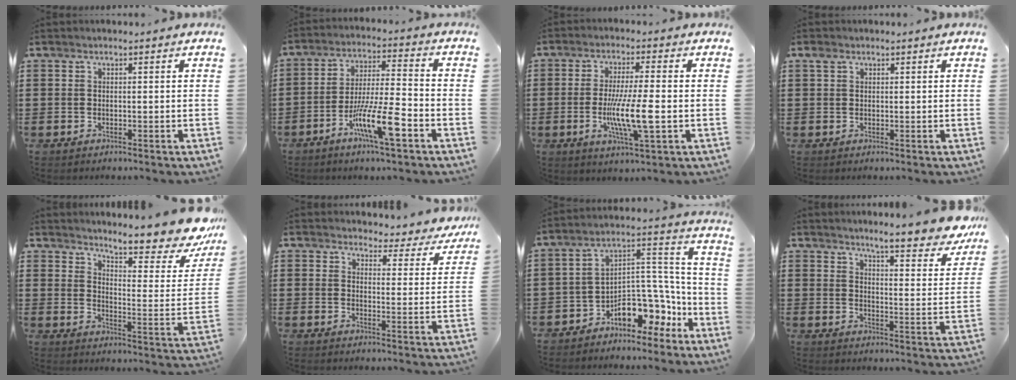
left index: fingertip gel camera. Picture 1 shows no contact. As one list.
[{"total": 11.1, "force": [-5.6, 1.9, 9.4], "torque": [-0.189, -0.001, -0.107]}, {"total": 8.8, "force": [-1.5, 1.2, 8.6], "torque": [-0.164, -0.012, -0.030]}, {"total": 1.4, "force": [0.7, 1.0, 0.8], "torque": [-0.019, 0.005, 0.013]}, {"total": 10.1, "force": [9.1, 0.9, 4.4], "torque": [-0.070, -0.073, 0.150]}, {"total": 3.9, "force": [3.8, 0.6, 0.8], "torque": [-0.028, -0.026, 0.063]}, {"total": 8.7, "force": [-6.4, 4.8, 3.4], "torque": [-0.057, 0.013, -0.120]}, {"total": 6.3, "force": [5.9, -0.3, 2.3], "torque": [-0.053, -0.041, 0.096]}]